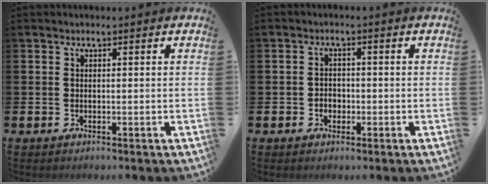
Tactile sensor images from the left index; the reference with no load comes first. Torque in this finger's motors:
{"motor_torque": [0.24, 0.16, 0.00, 0.05]}